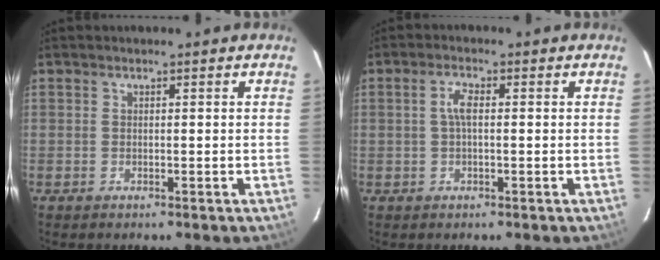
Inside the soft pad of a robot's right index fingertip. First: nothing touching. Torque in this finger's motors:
{"motor_torque": [0.43, -0.04, 0.26, 0.08]}